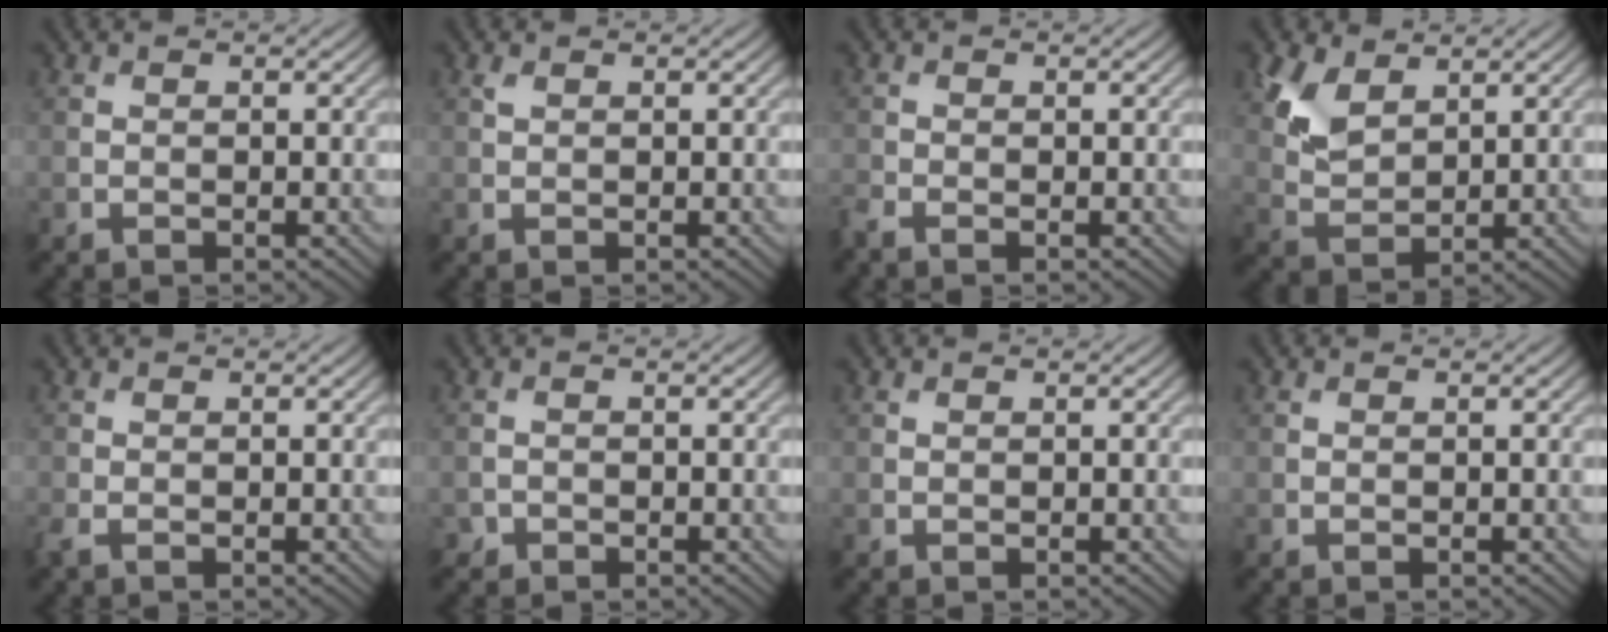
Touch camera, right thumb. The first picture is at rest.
{"total": 0.6, "force": [0.4, 0.3, 0.4], "torque": [-0.013, 0.000, 0.009]}
{"total": 1.5, "force": [-1.3, 0.3, 0.7], "torque": [-0.023, -0.009, -0.035]}
{"total": 5.8, "force": [3.1, 3.4, 3.6], "torque": [-0.089, -0.004, 0.067]}
{"total": 1.1, "force": [-0.6, 0.4, 0.8], "torque": [-0.028, -0.006, -0.017]}
{"total": 0.8, "force": [-0.5, 0.6, 0.0], "torque": [0.003, -0.002, -0.013]}
{"total": 0.0}
{"total": 0.0}